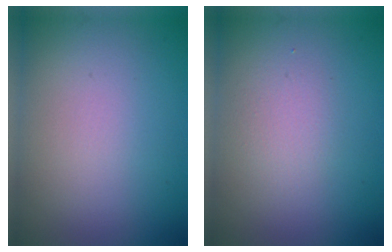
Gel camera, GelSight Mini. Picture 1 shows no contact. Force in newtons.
{"total": 1.4, "press": 1.4, "slide": 0.0}